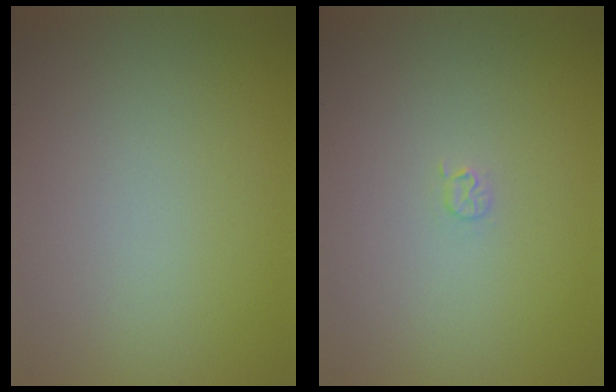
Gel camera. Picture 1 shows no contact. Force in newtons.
{"total": 0.7, "press": 0.7, "slide": 0.1}